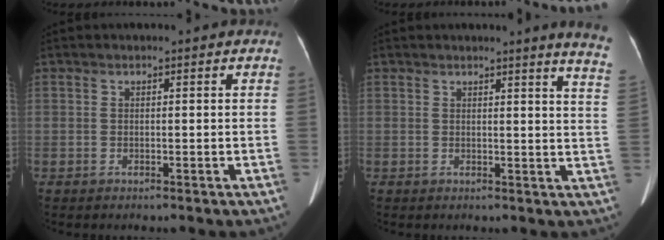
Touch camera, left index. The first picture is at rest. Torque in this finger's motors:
{"motor_torque": [-0.82, -0.81, -0.09, 0.03]}